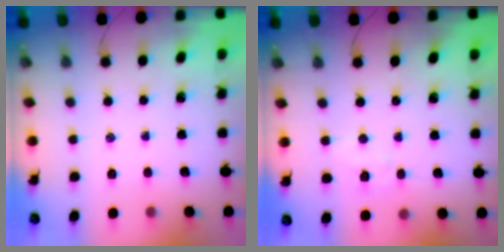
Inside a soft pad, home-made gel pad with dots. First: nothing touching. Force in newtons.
{"total": 4.7, "press": 4.6, "slide": 1.1}